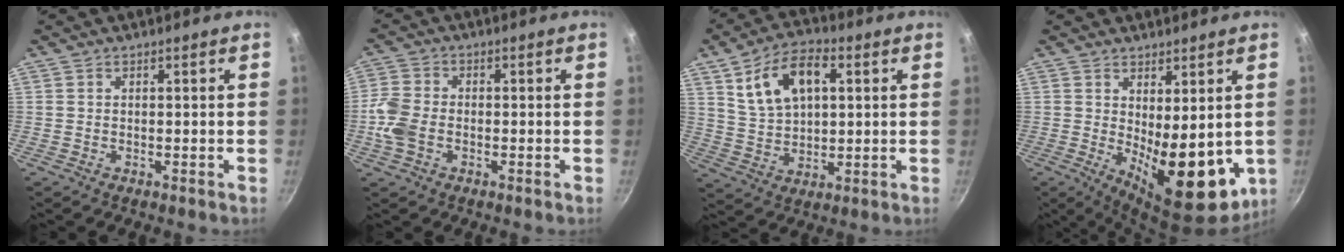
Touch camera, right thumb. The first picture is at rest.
{"total": 6.5, "force": [-1.7, 4.5, 4.5], "torque": [-0.099, 0.013, -0.045]}
{"total": 13.1, "force": [4.3, 7.8, 9.6], "torque": [-0.147, -0.002, 0.081]}
{"total": 13.8, "force": [-0.4, 5.8, 12.5], "torque": [-0.151, -0.029, 0.012]}